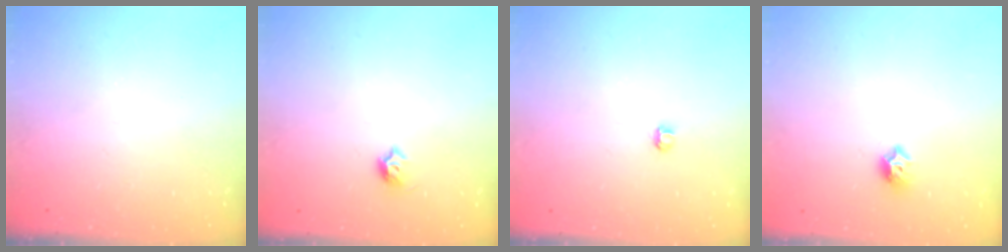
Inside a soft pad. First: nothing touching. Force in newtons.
{"total": 5.0, "press": 4.9, "slide": 0.7}
{"total": 2.9, "press": 2.9, "slide": 0.3}
{"total": 6.7, "press": 6.6, "slide": 1.1}